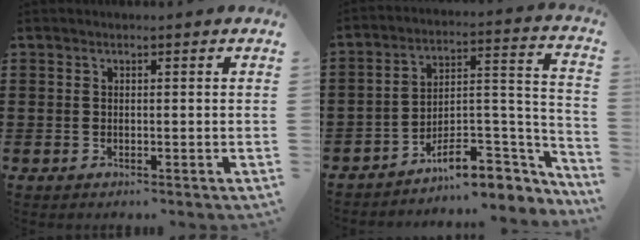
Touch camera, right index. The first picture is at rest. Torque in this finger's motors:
{"motor_torque": [0.12, 0.30, 0.45, 0.10]}